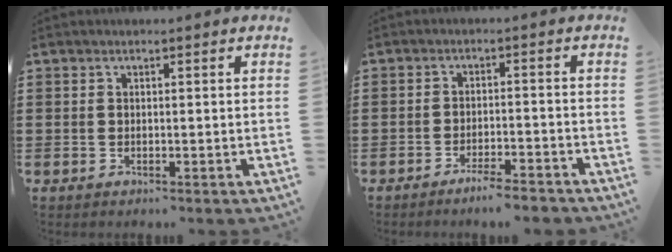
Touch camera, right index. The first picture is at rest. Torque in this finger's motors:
{"motor_torque": [1.63, 0.51, 0.33, 0.09]}